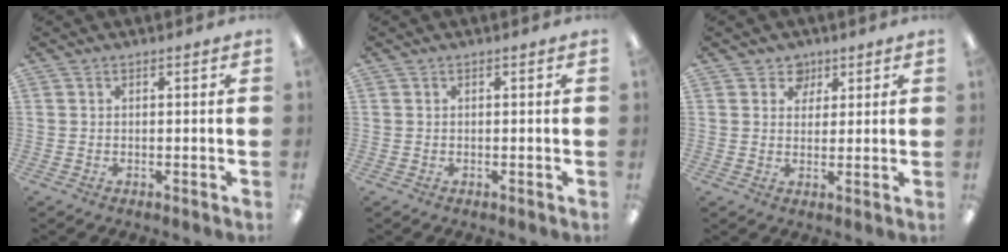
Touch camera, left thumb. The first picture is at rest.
{"total": 0.0}
{"total": 4.3, "force": [2.6, 3.4, 0.5], "torque": [0.000, -0.010, 0.043]}